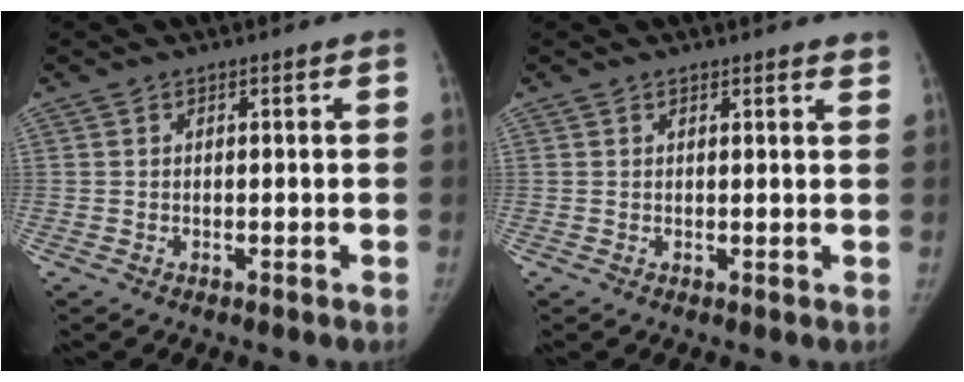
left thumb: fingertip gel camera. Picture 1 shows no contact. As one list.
[{"total": 2.3, "force": [2.2, 0.7, 0.5], "torque": [0.008, -0.006, 0.018]}]